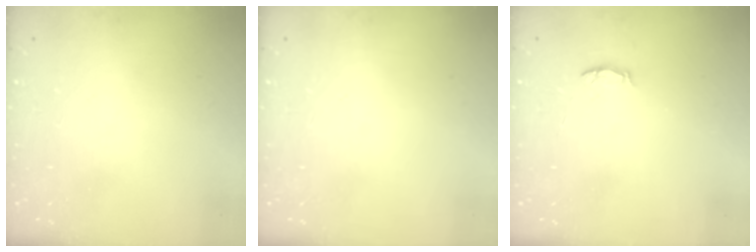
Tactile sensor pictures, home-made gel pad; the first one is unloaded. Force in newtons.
{"total": 0.0}
{"total": 3.5, "press": 3.5, "slide": 0.4}